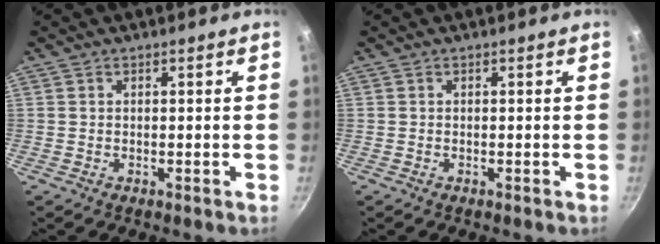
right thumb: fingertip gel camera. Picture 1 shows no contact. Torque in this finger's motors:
{"motor_torque": [0.00, 0.00, 0.00, 0.00, 0.02]}